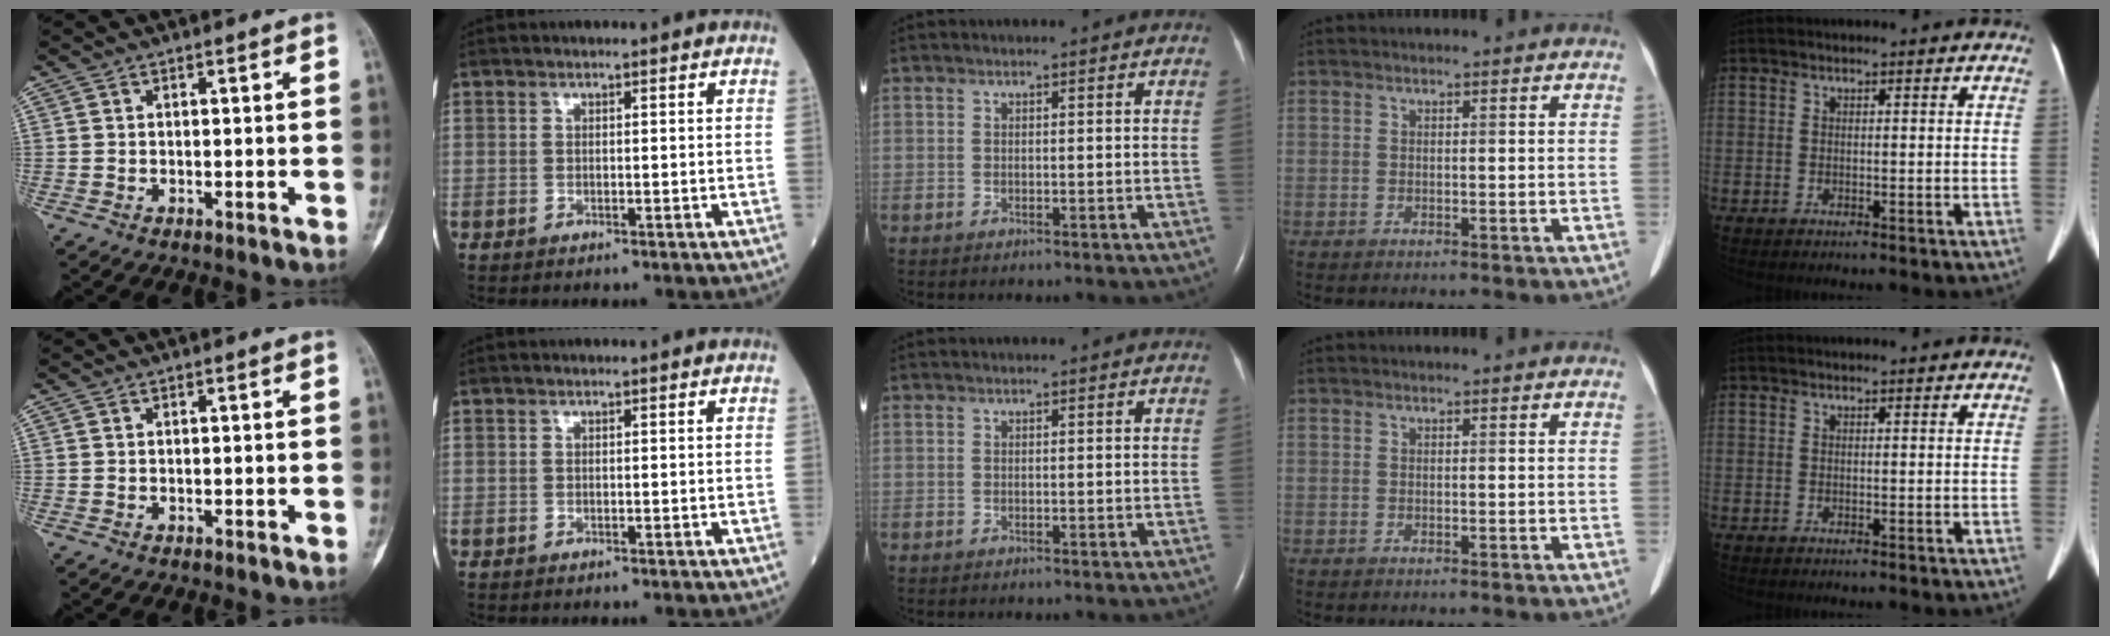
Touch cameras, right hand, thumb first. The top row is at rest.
{}